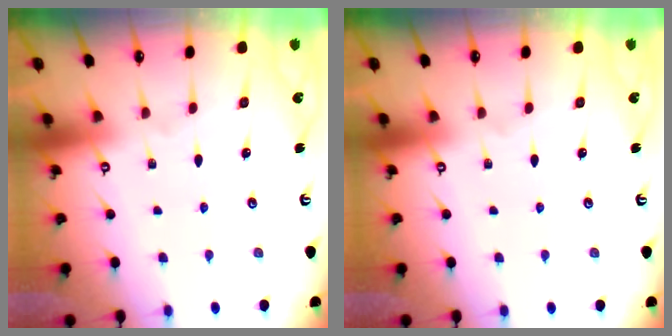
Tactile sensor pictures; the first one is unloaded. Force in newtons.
{"total": 0.0}